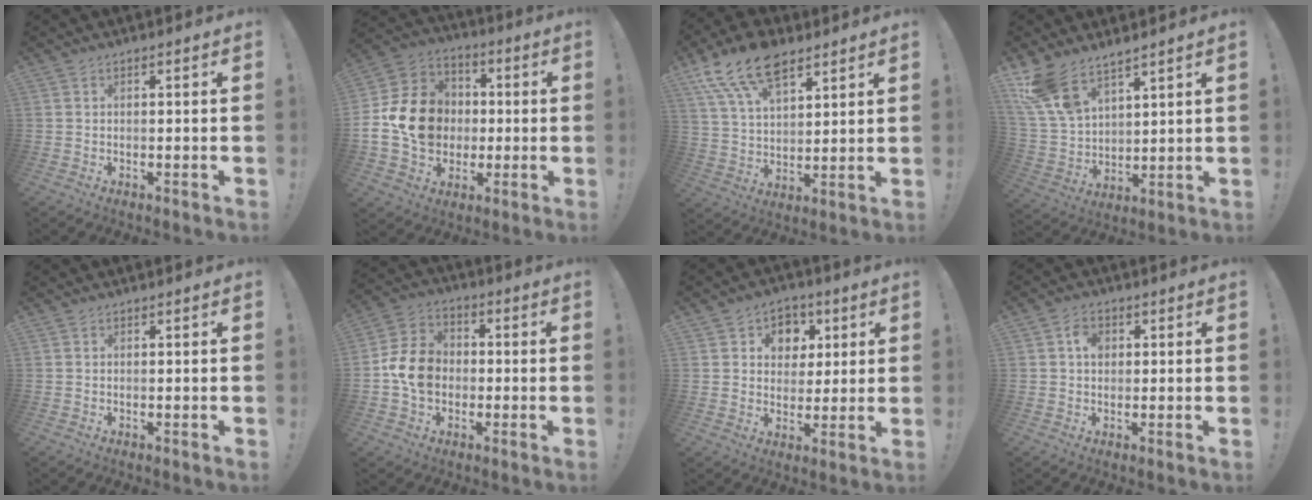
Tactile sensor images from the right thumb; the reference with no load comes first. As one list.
[{"total": 16.4, "force": [-1.1, 14.1, 8.3], "torque": [-0.124, 0.022, -0.008]}, {"total": 16.1, "force": [10.4, 8.5, 8.8], "torque": [-0.155, -0.052, 0.191]}, {"total": 12.3, "force": [9.7, 5.6, 5.2], "torque": [-0.111, -0.056, 0.191]}, {"total": 0.0}, {"total": 11.2, "force": [-1.9, 9.2, 6.2], "torque": [-0.092, 0.024, -0.030]}, {"total": 7.8, "force": [2.4, 7.2, 1.9], "torque": [-0.013, -0.019, 0.048]}, {"total": 3.9, "force": [0.7, 3.0, 2.4], "torque": [-0.028, 0.001, 0.009]}]